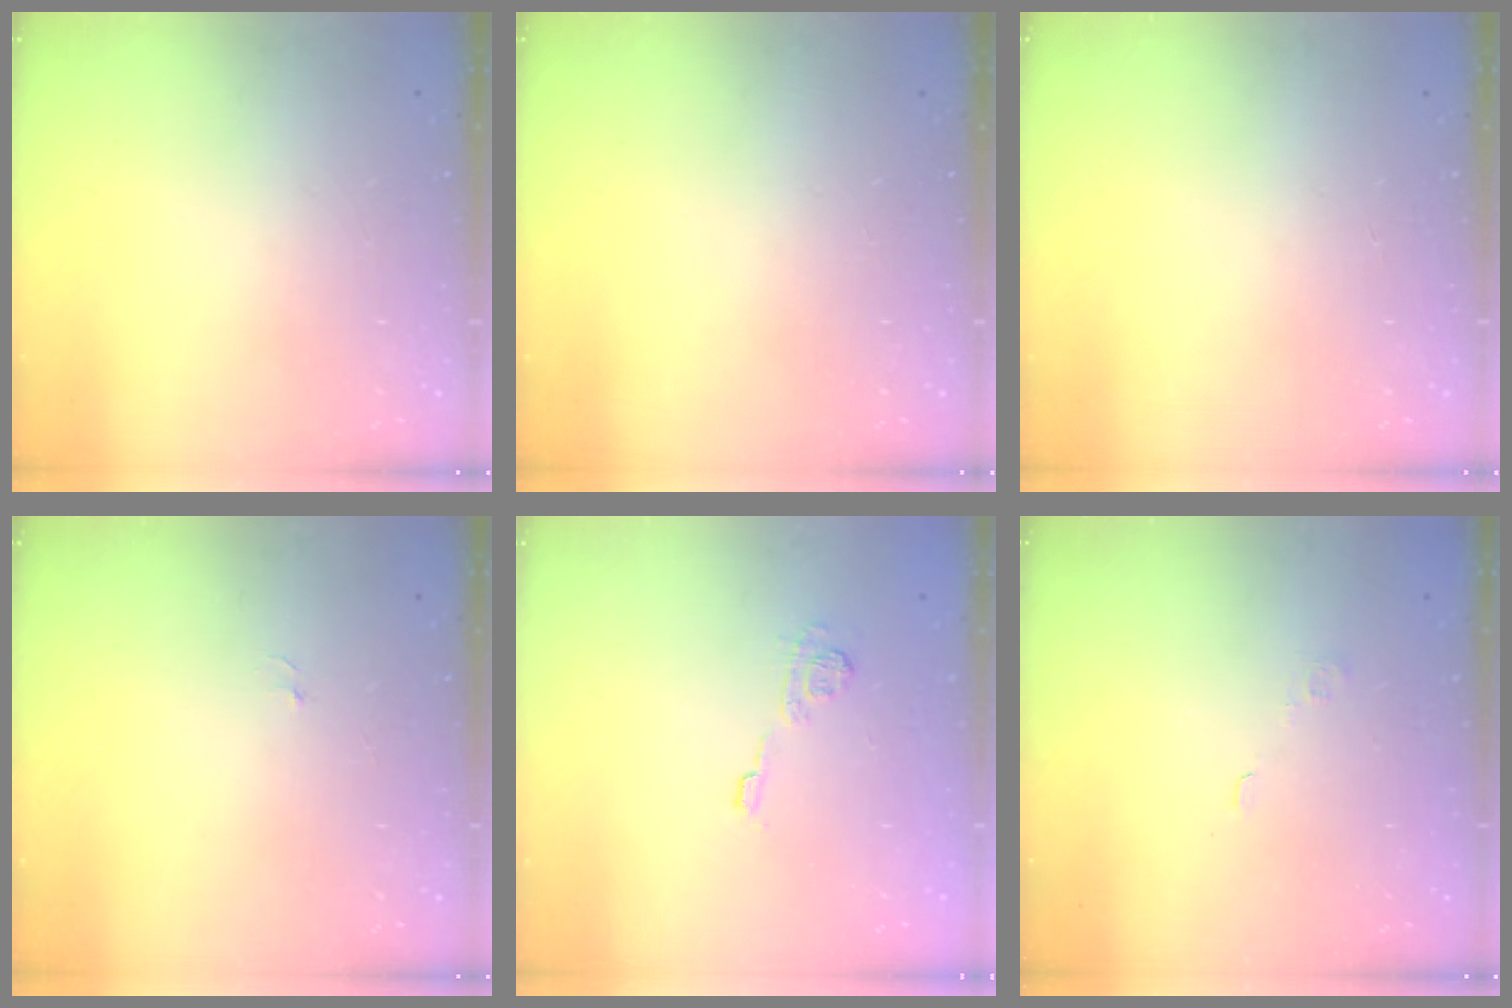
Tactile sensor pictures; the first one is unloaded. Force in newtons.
{"total": 0.0}
{"total": 0.0}
{"total": 2.8, "press": 2.8, "slide": 0.3}
{"total": 8.3, "press": 8.3, "slide": 0.3}
{"total": 3.4, "press": 3.3, "slide": 0.9}